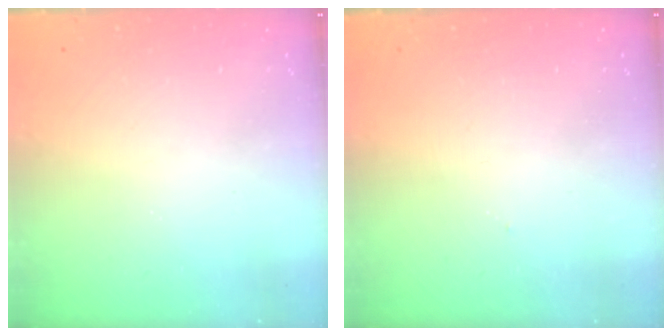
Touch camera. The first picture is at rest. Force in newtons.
{"total": 3.3, "press": 3.3, "slide": 0.4}